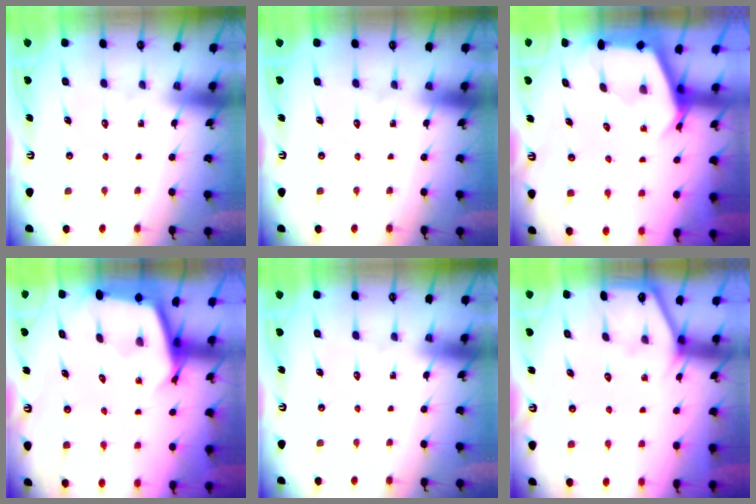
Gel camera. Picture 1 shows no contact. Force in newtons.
{"total": 0.0}
{"total": 2.9, "press": 2.9, "slide": 0.3}
{"total": 4.4, "press": 4.3, "slide": 0.3}
{"total": 0.0}
{"total": 2.4, "press": 2.4, "slide": 0.4}